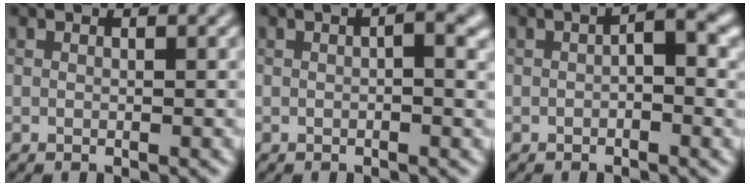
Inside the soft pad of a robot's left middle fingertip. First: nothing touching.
{"total": 1.8, "force": [0.1, 0.3, 1.8], "torque": [-0.025, 0.002, 0.001]}
{"total": 2.2, "force": [-0.2, 0.7, 2.1], "torque": [-0.030, 0.005, -0.006]}